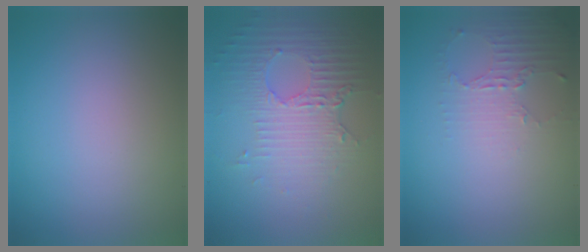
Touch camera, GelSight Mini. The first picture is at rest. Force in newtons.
{"total": 5.2, "press": 3.3, "slide": 4.0}
{"total": 2.3, "press": 1.6, "slide": 1.6}